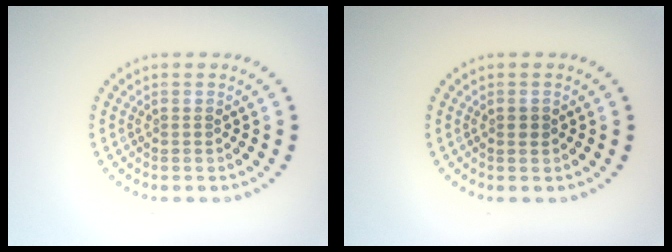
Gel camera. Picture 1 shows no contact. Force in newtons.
{"total": 0.8, "press": 0.8, "slide": 0.1}